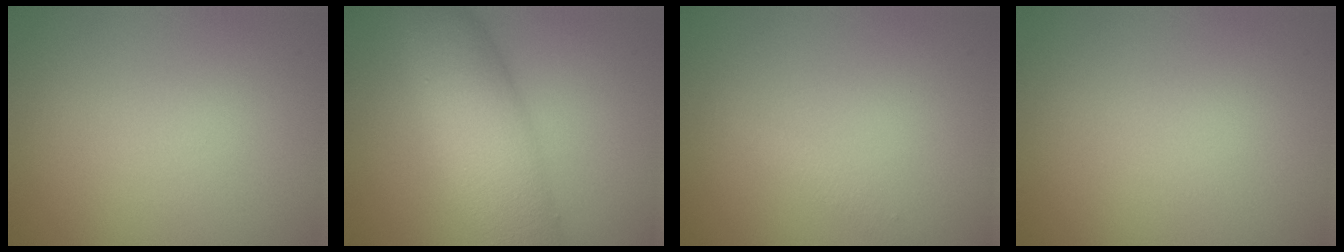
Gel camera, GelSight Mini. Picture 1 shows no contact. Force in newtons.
{"total": 8.5, "press": 8.5, "slide": 0.1}
{"total": 0.8, "press": 0.8, "slide": 0.1}
{"total": 0.0}